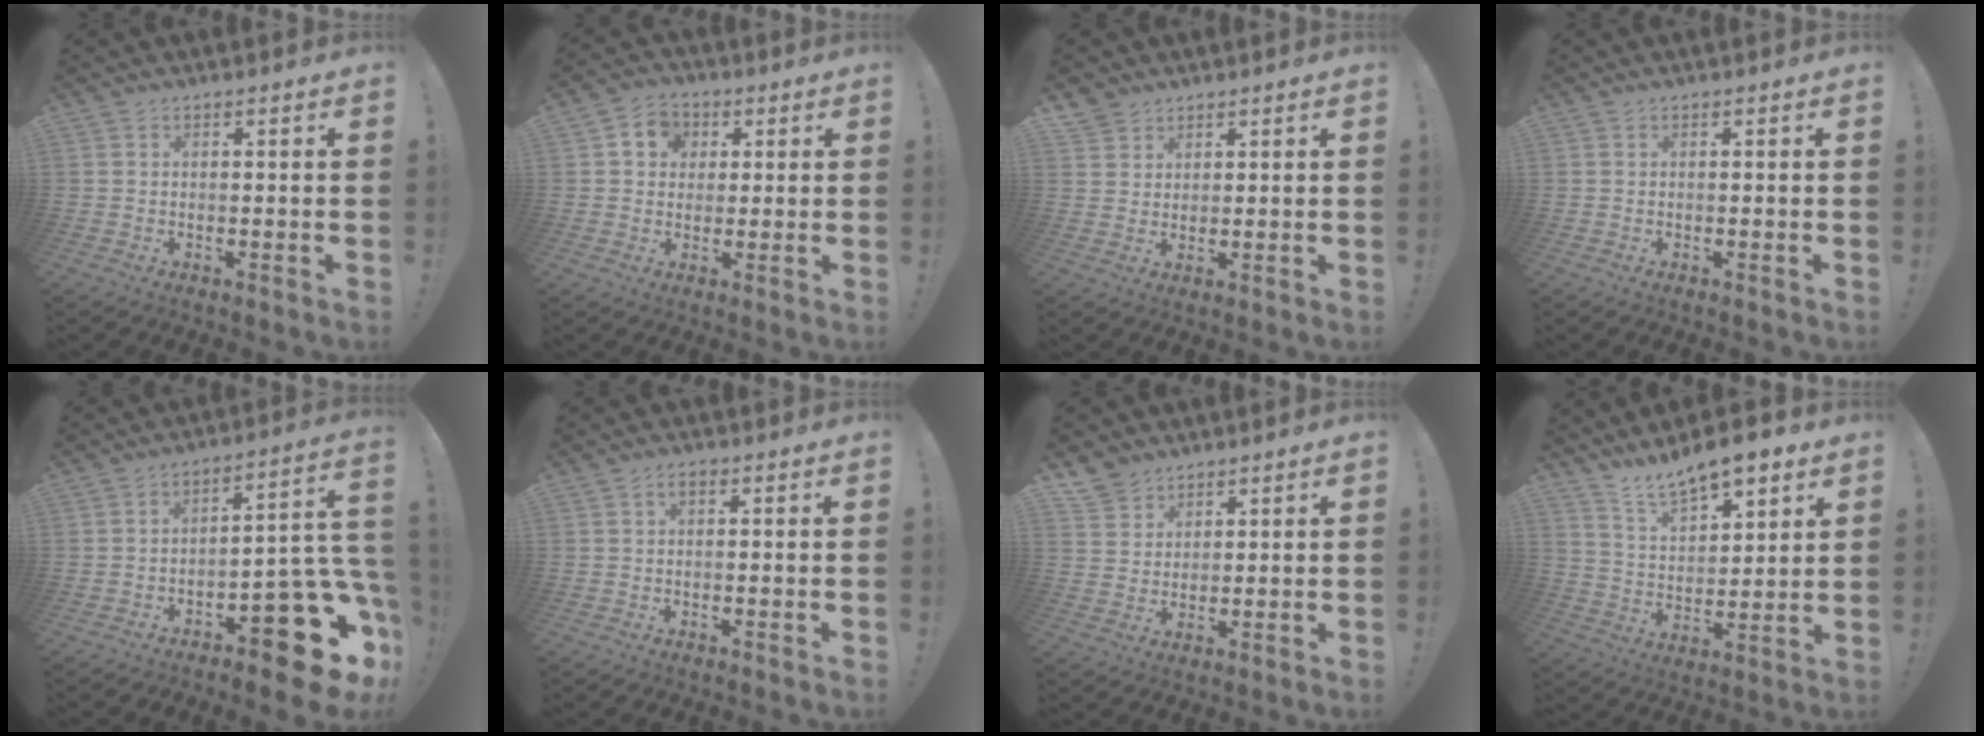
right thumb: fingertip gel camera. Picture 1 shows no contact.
{"total": 7.4, "force": [1.9, 6.6, 2.8], "torque": [-0.038, 0.003, 0.038]}
{"total": 4.0, "force": [3.1, 2.5, 0.3], "torque": [-0.004, -0.019, 0.060]}
{"total": 0.0}
{"total": 18.2, "force": [-10.1, 6.8, 13.6], "torque": [-0.134, 0.055, -0.153]}
{"total": 1.7, "force": [0.4, 0.8, 1.4], "torque": [-0.028, 0.005, 0.007]}
{"total": 6.1, "force": [4.9, 3.6, 0.7], "torque": [-0.014, -0.033, 0.096]}
{"total": 11.7, "force": [10.0, 4.0, 4.7], "torque": [-0.089, -0.073, 0.182]}